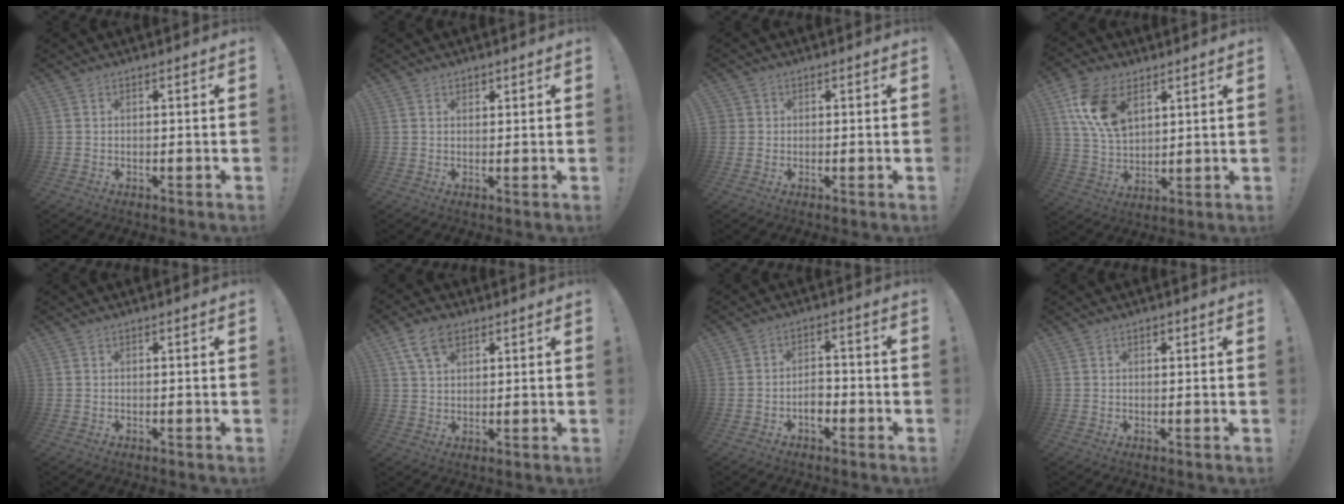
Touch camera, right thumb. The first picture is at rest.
{"total": 1.0, "force": [0.6, 0.7, 0.0], "torque": [0.012, -0.007, 0.010]}
{"total": 1.9, "force": [0.1, 1.9, 0.2], "torque": [-0.002, 0.004, 0.003]}
{"total": 13.9, "force": [6.7, 8.5, 8.6], "torque": [-0.174, -0.013, 0.129]}
{"total": 0.0}
{"total": 8.0, "force": [4.4, 4.6, 4.8], "torque": [-0.083, -0.008, 0.084]}
{"total": 5.2, "force": [-2.1, 3.3, 3.3], "torque": [-0.041, 0.007, -0.039]}
{"total": 0.8, "force": [0.4, 0.6, 0.4], "torque": [-0.004, 0.000, 0.007]}